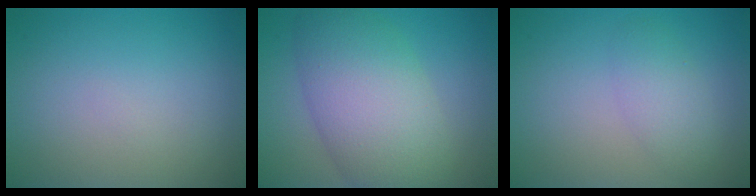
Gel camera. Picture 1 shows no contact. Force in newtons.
{"total": 9.1, "press": 9.1, "slide": 0.0}
{"total": 2.4, "press": 2.4, "slide": 0.0}